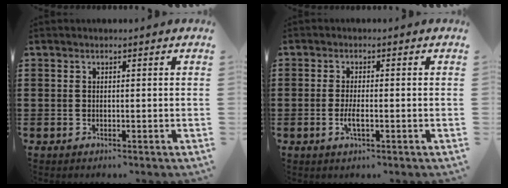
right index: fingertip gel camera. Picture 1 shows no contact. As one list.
[{"total": 2.6, "force": [-0.9, 0.5, 2.4], "torque": [-0.047, -0.005, -0.018]}]